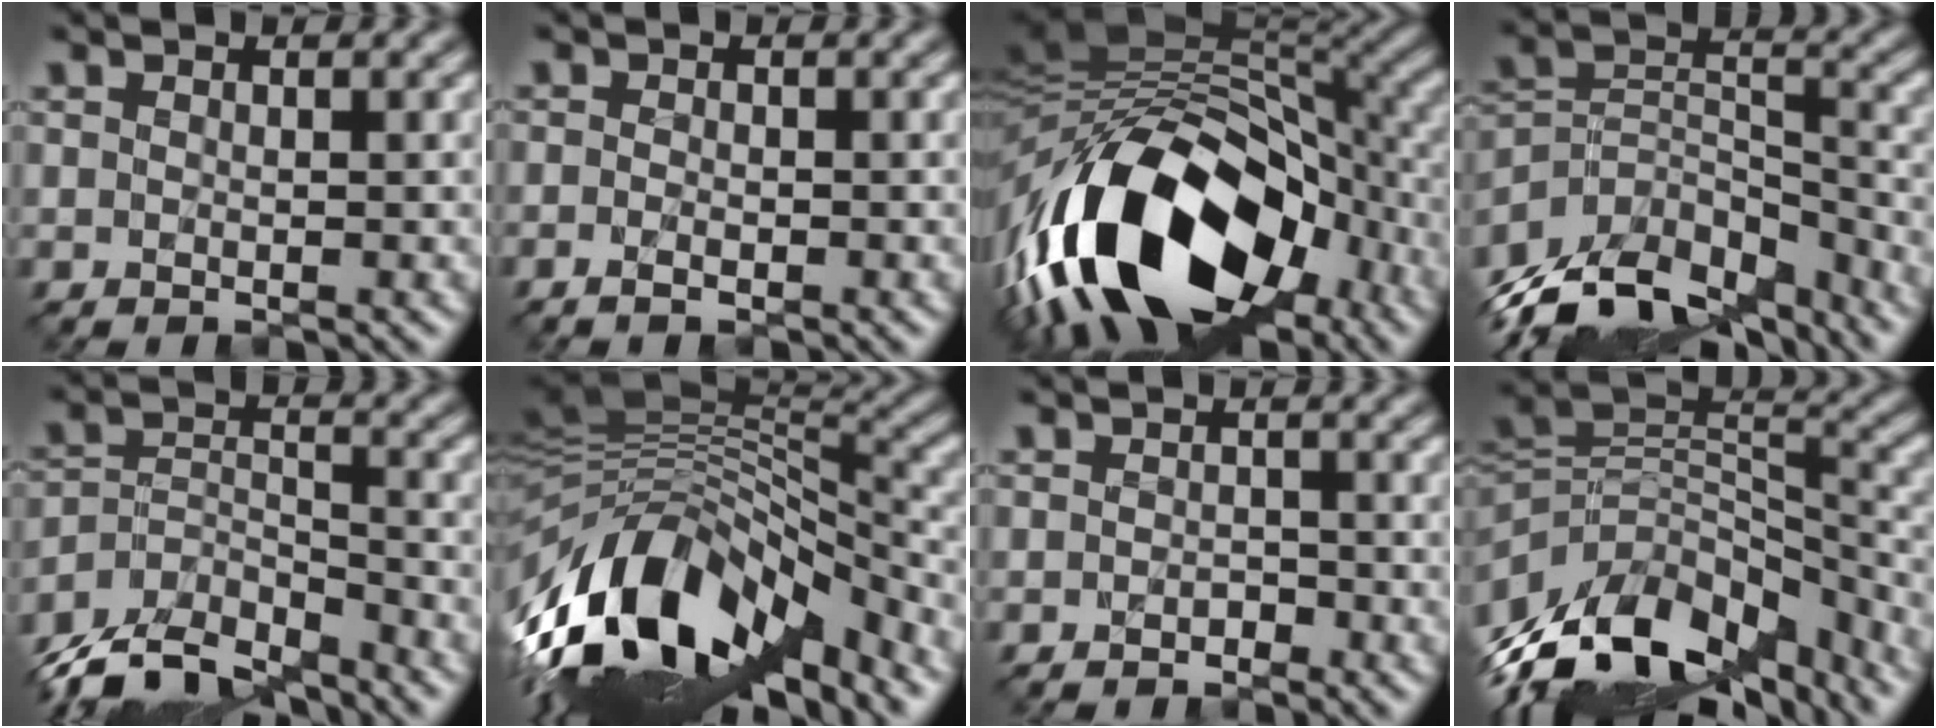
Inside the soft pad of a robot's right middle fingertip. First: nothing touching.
{"total": 0.9, "force": [-0.7, 0.3, 0.6], "torque": [-0.011, -0.008, -0.005]}
{"total": 17.2, "force": [-8.3, 9.6, 11.6], "torque": [-0.218, 0.000, -0.137]}
{"total": 12.8, "force": [-10.2, 6.0, 4.8], "torque": [-0.105, 0.011, -0.163]}
{"total": 8.3, "force": [-7.7, 2.5, 2.0], "torque": [-0.046, -0.006, -0.139]}
{"total": 14.2, "force": [-7.0, 7.1, 10.1], "torque": [-0.193, 0.015, -0.130]}
{"total": 0.8, "force": [-0.8, 0.1, 0.0], "torque": [-0.004, -0.003, -0.011]}
{"total": 13.1, "force": [-7.2, 7.7, 7.6], "torque": [-0.180, 0.004, -0.122]}